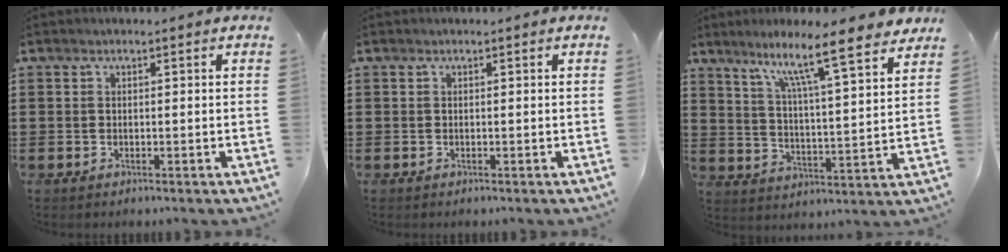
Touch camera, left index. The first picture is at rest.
{"total": 0.0}
{"total": 10.3, "force": [8.3, 0.3, 6.2], "torque": [-0.122, -0.053, 0.131]}